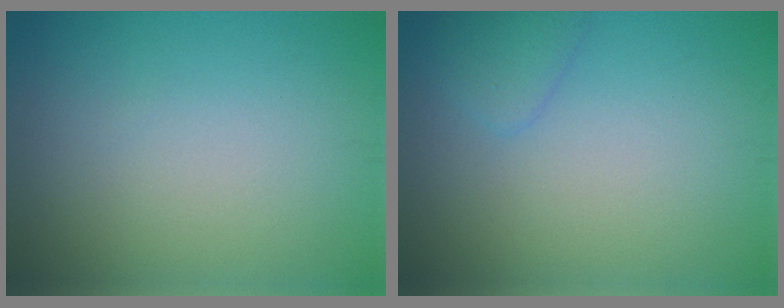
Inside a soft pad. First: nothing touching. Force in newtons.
{"total": 1.4, "press": 1.4, "slide": 0.1}